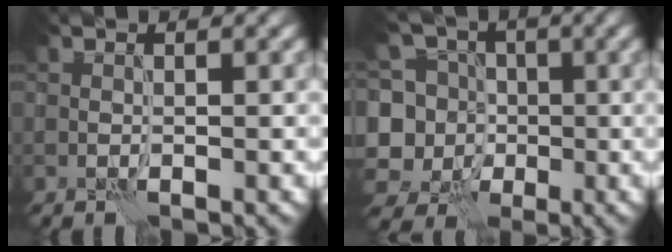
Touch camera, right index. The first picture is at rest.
{"total": 10.4, "force": [-1.5, 9.8, 3.0], "torque": [-0.087, 0.026, -0.051]}